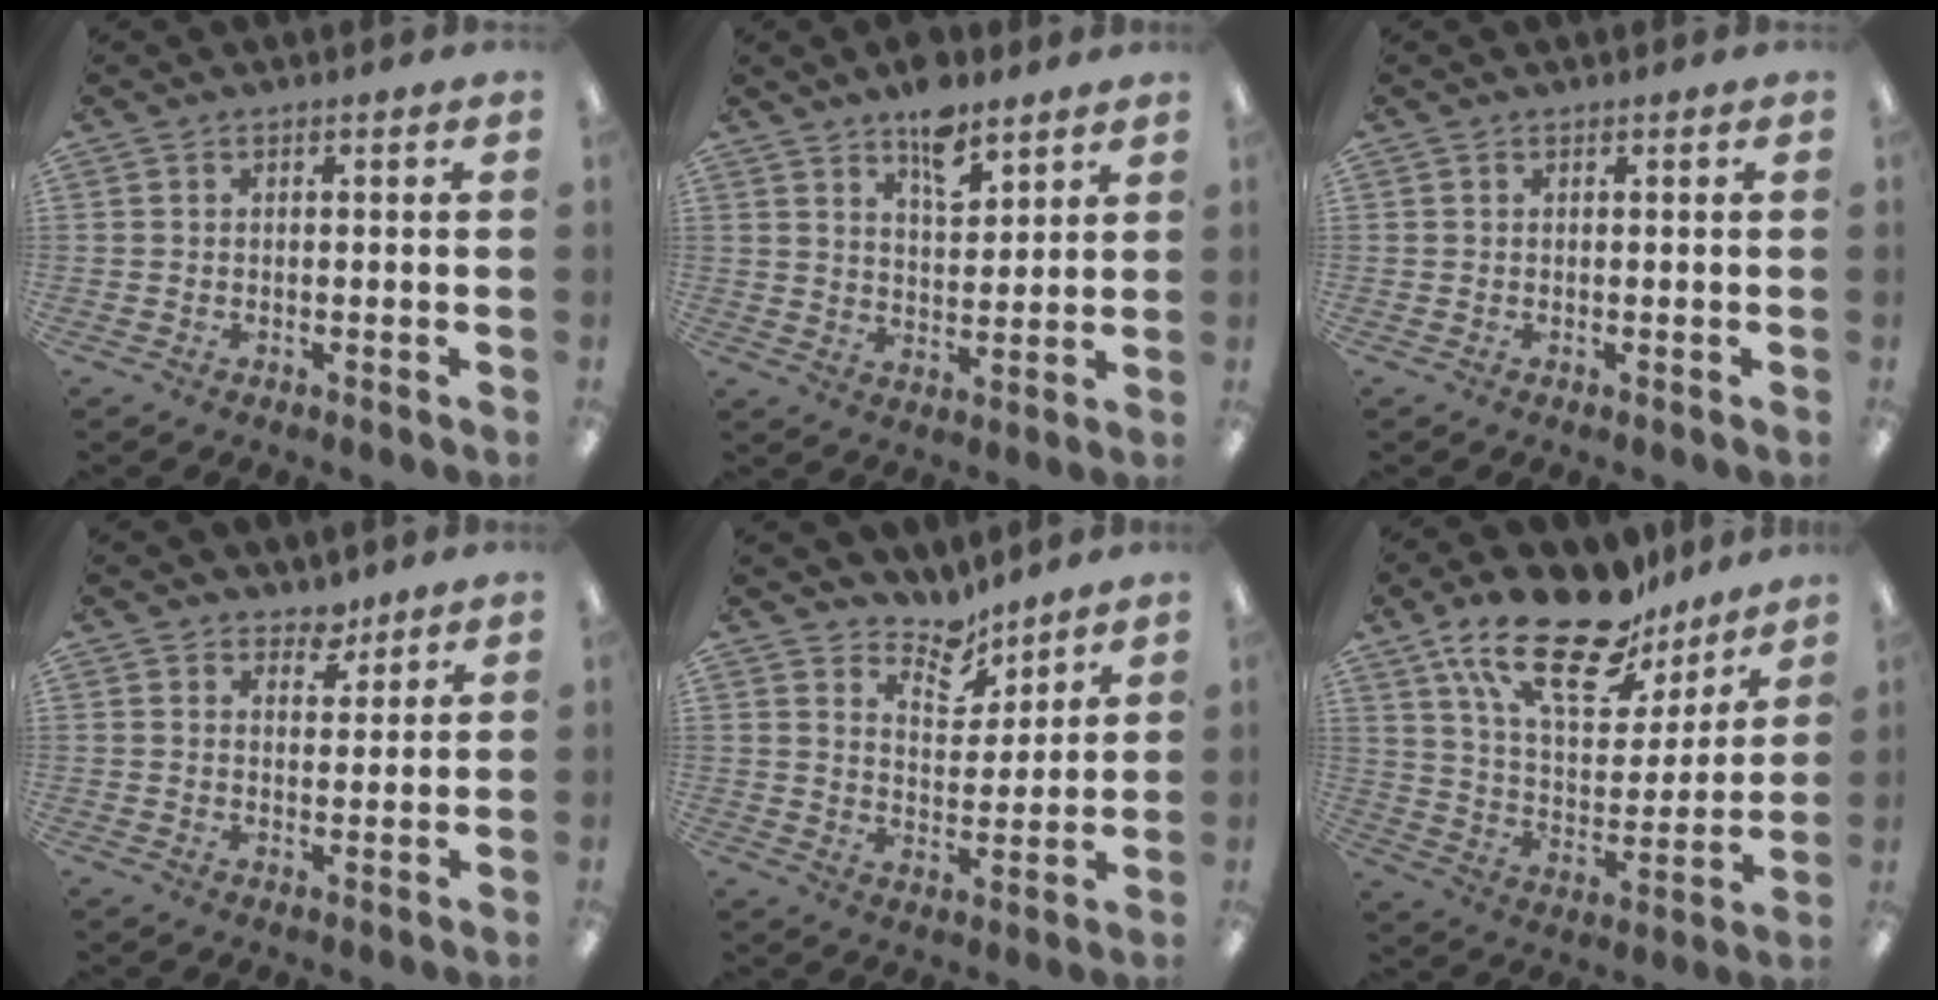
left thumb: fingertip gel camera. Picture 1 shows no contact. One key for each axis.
{"total": 8.6, "fx": 6.4, "fy": 3.7, "fz": 4.4, "tx": -0.056, "ty": -0.039, "tz": 0.109}
{"total": 0.0}
{"total": 4.3, "fx": 3.7, "fy": 2.2, "fz": 0.5, "tx": 0.004, "ty": -0.023, "tz": 0.064}
{"total": 7.9, "fx": 7.1, "fy": 3.2, "fz": 1.5, "tx": -0.024, "ty": -0.050, "tz": 0.130}
{"total": 22.9, "fx": 16.1, "fy": 9.4, "fz": 13.2, "tx": -0.232, "ty": -0.092, "tz": 0.282}